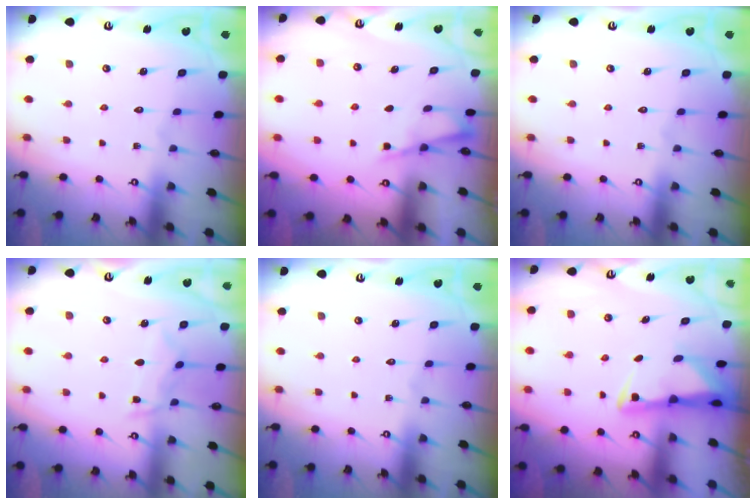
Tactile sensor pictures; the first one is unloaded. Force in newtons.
{"total": 2.7, "press": 2.7, "slide": 0.3}
{"total": 0.0}
{"total": 6.8, "press": 6.8, "slide": 0.9}
{"total": 0.0}
{"total": 2.8, "press": 2.7, "slide": 0.6}